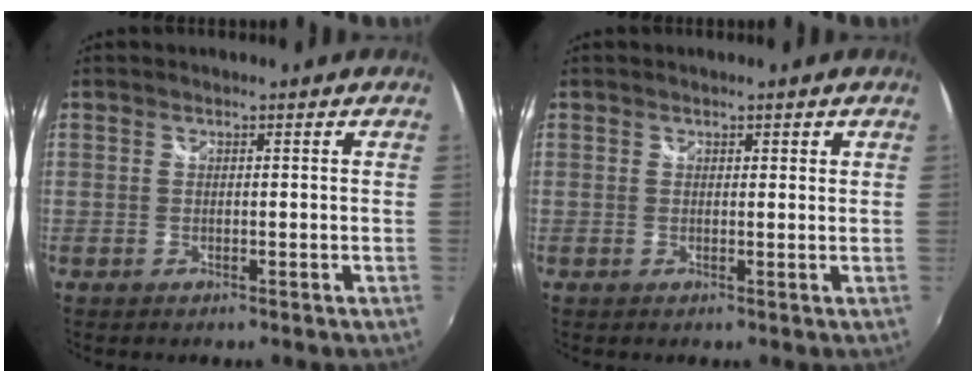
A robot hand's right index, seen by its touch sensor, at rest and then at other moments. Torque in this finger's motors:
{"motor_torque": [-0.12, 0.22, 0.10, 0.00]}